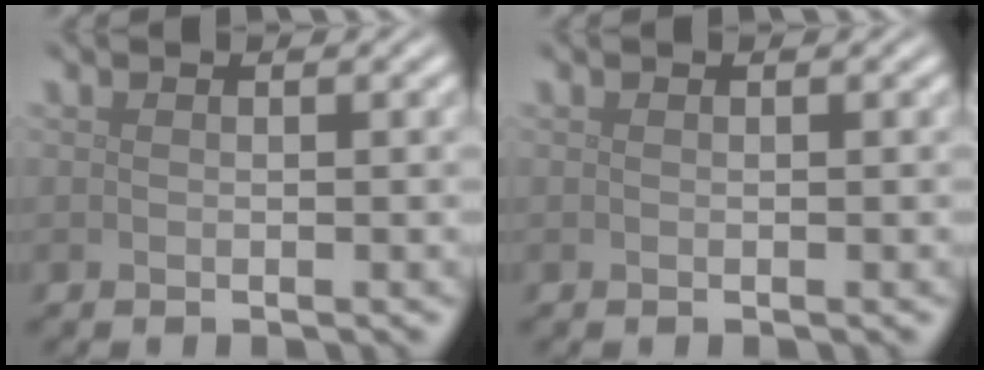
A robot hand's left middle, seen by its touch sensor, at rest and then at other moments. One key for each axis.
{"total": 0.0}